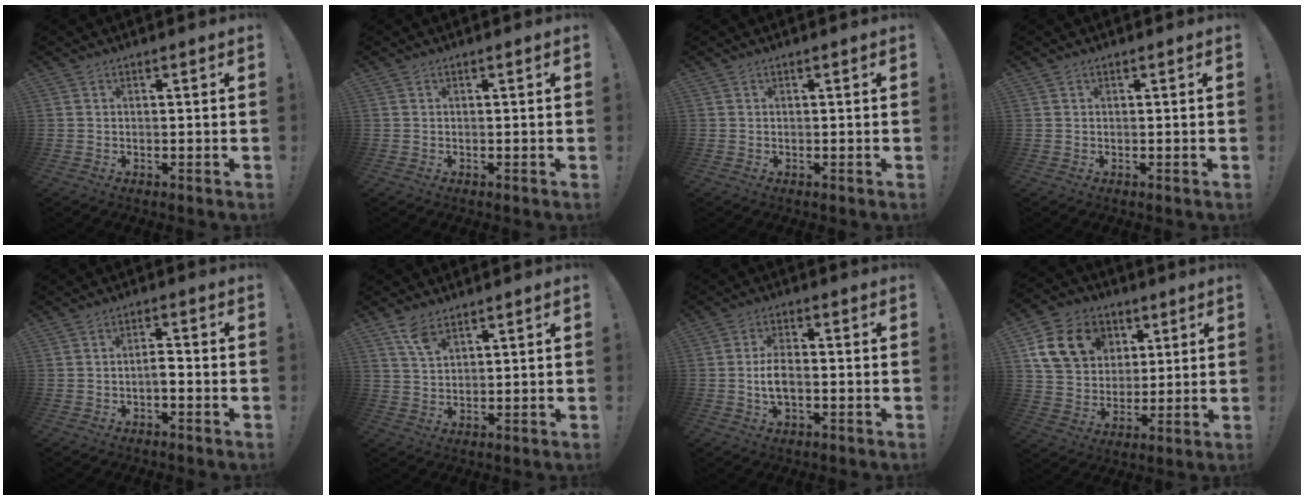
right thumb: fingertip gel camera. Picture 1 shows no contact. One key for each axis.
{"total": 0.0}
{"total": 0.0}
{"total": 0.0}
{"total": 3.3, "fx": -1.3, "fy": 1.6, "fz": 2.6, "tx": -0.044, "ty": 0.009, "tz": -0.024}
{"total": 5.6, "fx": 3.9, "fy": 2.1, "fz": 3.5, "tx": -0.061, "ty": -0.021, "tz": 0.069}
{"total": 5.7, "fx": -0.9, "fy": 2.8, "fz": 4.9, "tx": -0.090, "ty": 0.003, "tz": -0.018}
{"total": 16.9, "fx": 6.7, "fy": 13.3, "fz": 8.0, "tx": -0.118, "ty": -0.016, "tz": 0.137}